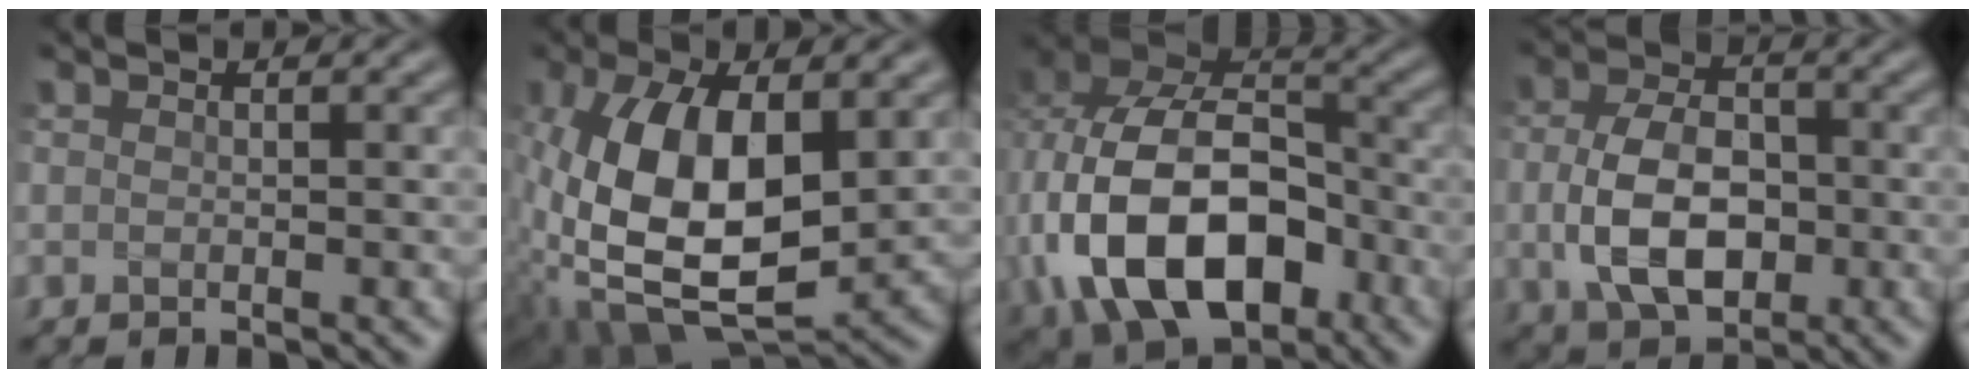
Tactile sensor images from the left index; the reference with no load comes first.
{"total": 11.9, "force": [0.3, 6.1, 10.2], "torque": [-0.206, -0.005, 0.008]}
{"total": 14.6, "force": [-3.5, 9.8, 10.2], "torque": [-0.203, -0.018, -0.063]}
{"total": 7.0, "force": [-0.8, 4.6, 5.3], "torque": [-0.113, -0.002, -0.017]}